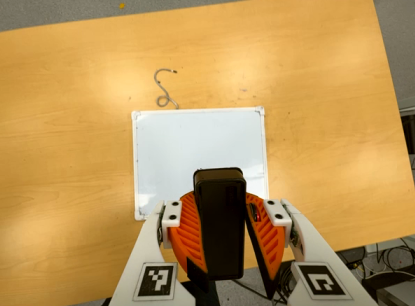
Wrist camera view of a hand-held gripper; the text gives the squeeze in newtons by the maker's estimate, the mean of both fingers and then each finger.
{"total": 10.1, "left": 10.5, "right": 9.6}